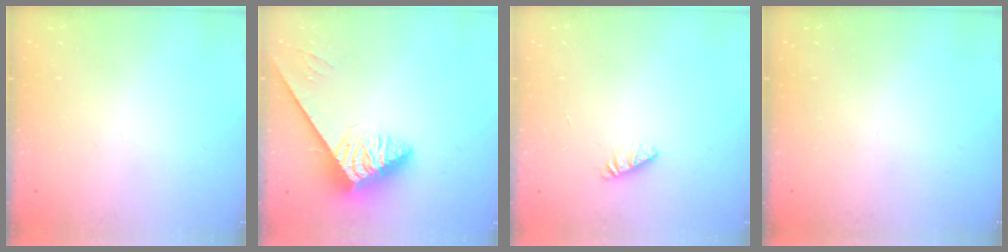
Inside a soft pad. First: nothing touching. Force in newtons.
{"total": 3.8, "press": 3.8, "slide": 0.7}
{"total": 1.8, "press": 1.8, "slide": 0.2}
{"total": 0.0}